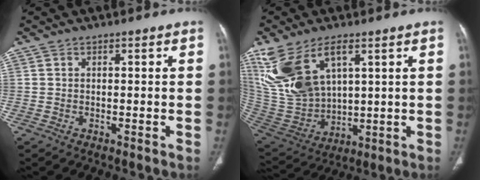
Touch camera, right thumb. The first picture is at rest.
{"total": 17.5, "force": [7.9, 9.4, 12.5], "torque": [-0.255, -0.029, 0.177]}